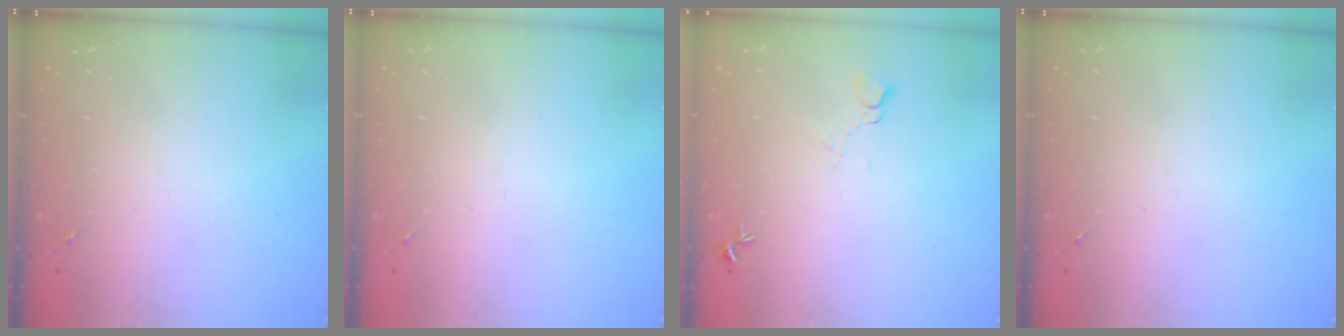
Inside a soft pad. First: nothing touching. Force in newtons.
{"total": 0.0}
{"total": 5.6, "press": 5.5, "slide": 0.6}
{"total": 0.0}